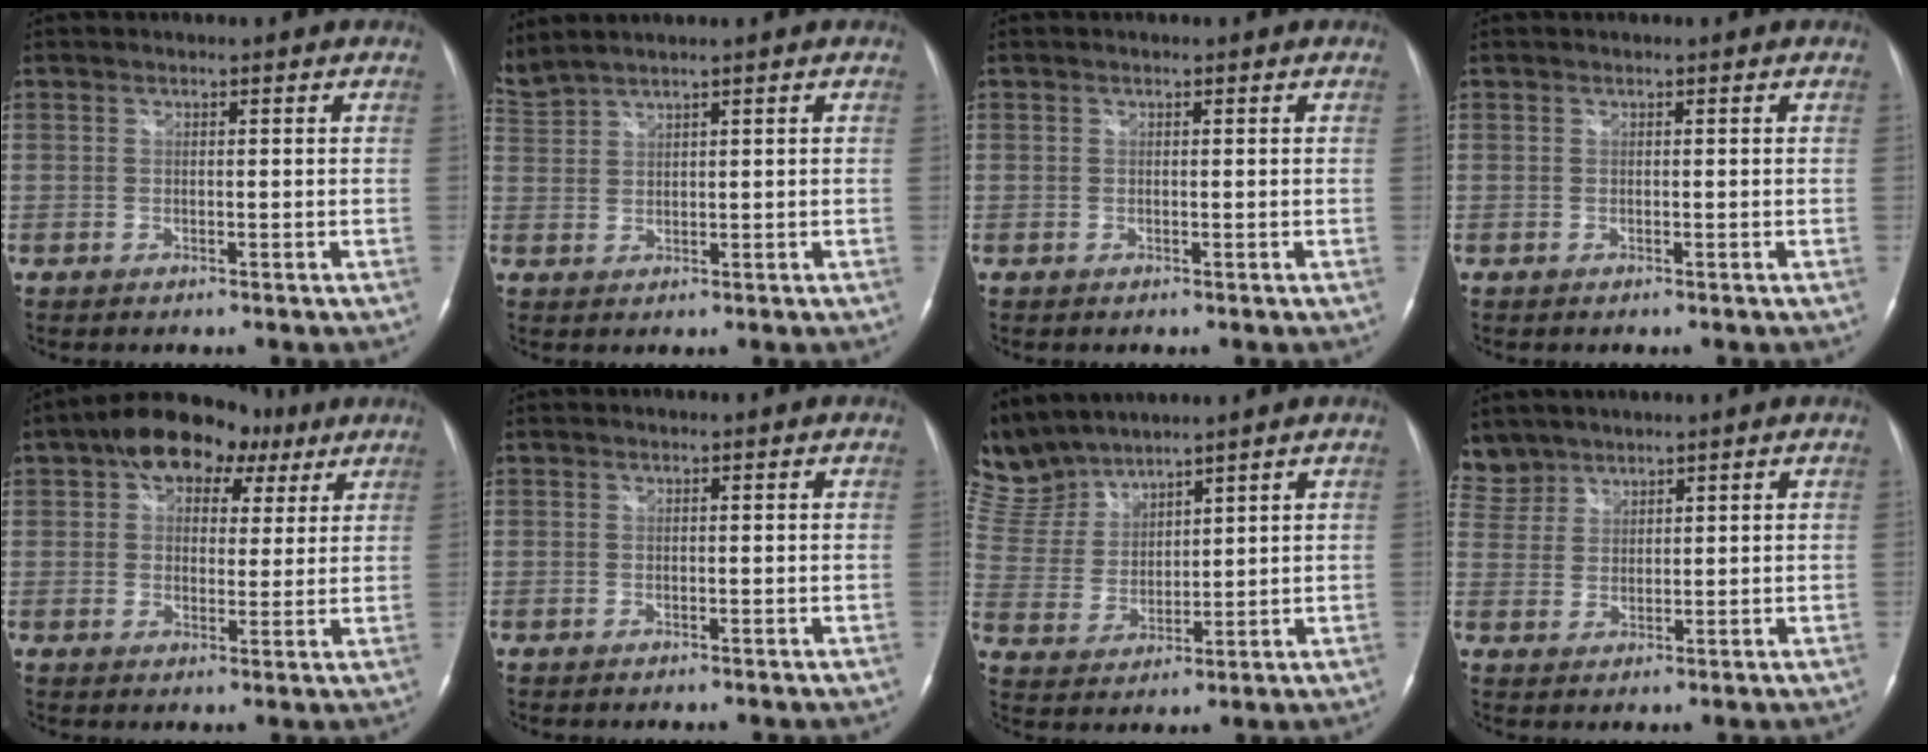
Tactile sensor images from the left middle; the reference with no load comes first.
{"total": 4.3, "force": [4.0, -0.6, 1.5], "torque": [-0.054, 0.022, 0.092]}
{"total": 0.0}
{"total": 0.0}
{"total": 11.4, "force": [6.0, 6.8, 6.9], "torque": [-0.099, 0.038, 0.091]}
{"total": 0.0}
{"total": 9.7, "force": [9.5, 1.7, 1.2], "torque": [-0.053, 0.015, 0.212]}
{"total": 5.3, "force": [4.6, 2.6, -0.4], "torque": [0.010, 0.010, 0.099]}